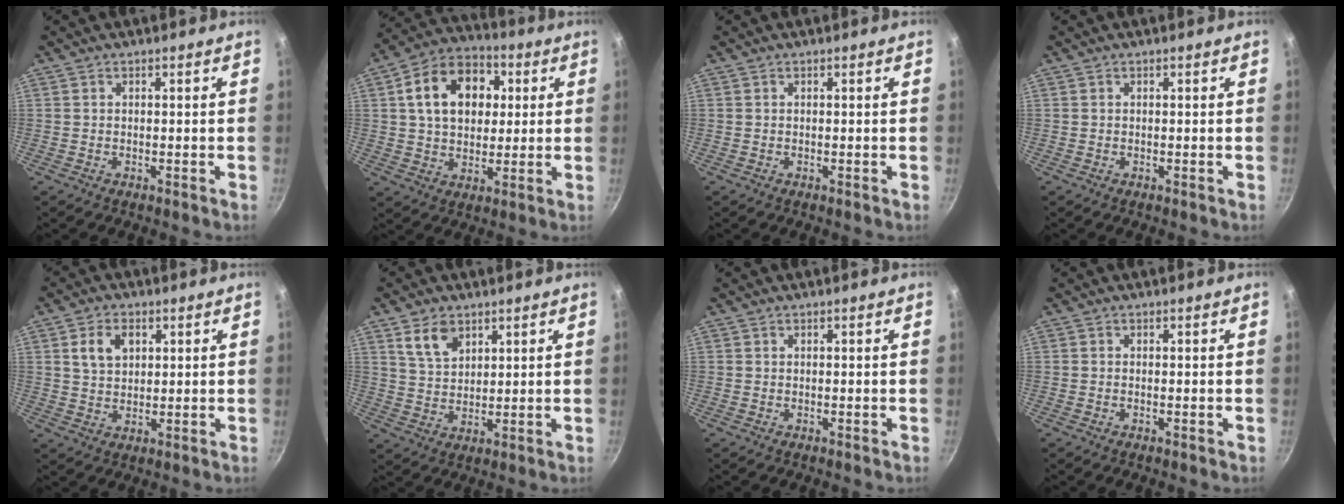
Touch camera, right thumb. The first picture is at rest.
{"total": 16.1, "force": [3.7, 11.6, 10.5], "torque": [-0.145, 0.018, 0.051]}
{"total": 0.0}
{"total": 0.0}
{"total": 6.3, "force": [2.2, 4.4, 4.0], "torque": [-0.057, -0.003, 0.040]}
{"total": 6.8, "force": [3.8, 4.1, 3.8], "torque": [-0.054, -0.017, 0.077]}
{"total": 0.0}
{"total": 0.0}